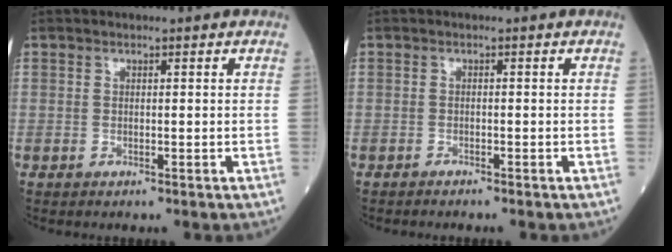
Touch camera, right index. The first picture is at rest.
{"total": 1.0, "force": [-1.0, 0.0, 0.3], "torque": [-0.009, -0.001, -0.014]}